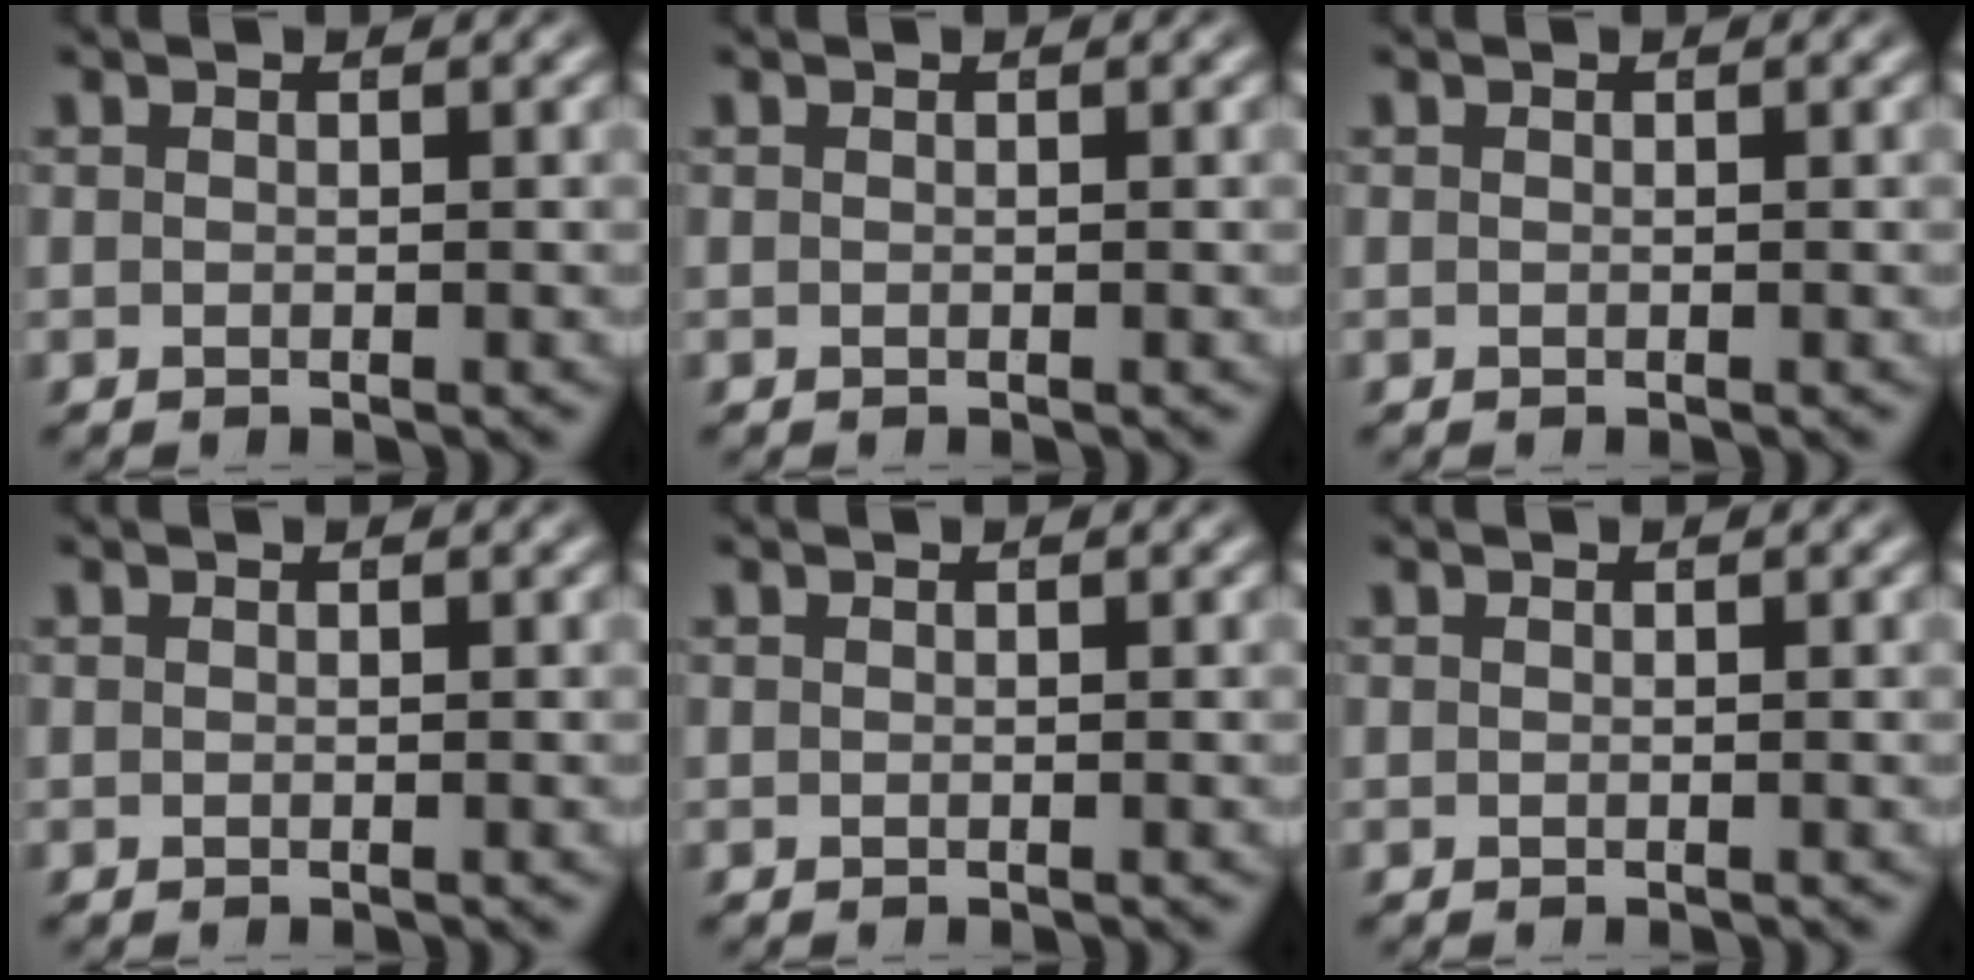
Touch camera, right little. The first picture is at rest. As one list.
[{"total": 0.0}, {"total": 0.0}, {"total": 0.0}, {"total": 0.0}, {"total": 0.0}]